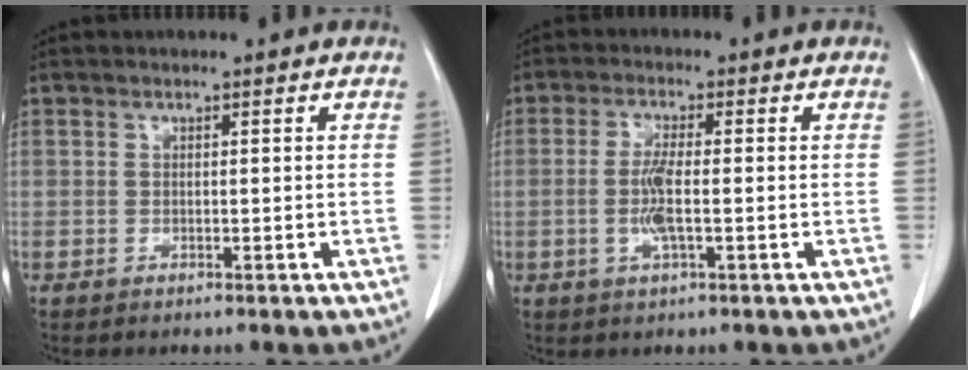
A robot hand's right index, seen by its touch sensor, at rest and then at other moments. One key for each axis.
{"total": 4.5, "fx": -0.7, "fy": 0.6, "fz": 4.4, "tx": -0.096, "ty": -0.006, "tz": -0.015}